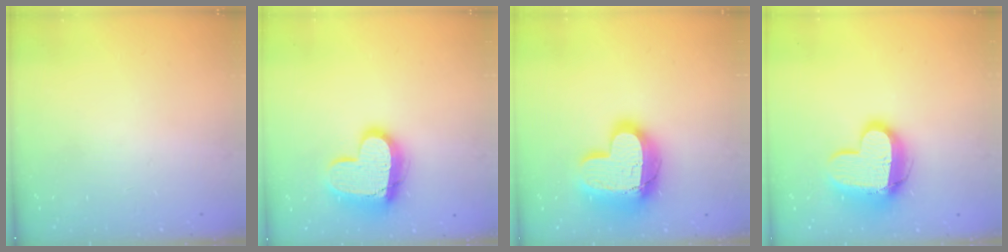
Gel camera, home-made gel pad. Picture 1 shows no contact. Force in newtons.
{"total": 16.6, "press": 16.5, "slide": 1.4}
{"total": 18.9, "press": 18.8, "slide": 1.5}
{"total": 14.4, "press": 14.3, "slide": 1.4}